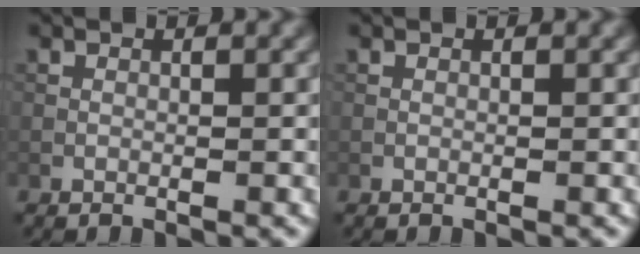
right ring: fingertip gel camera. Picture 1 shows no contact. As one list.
[{"total": 0.0}]